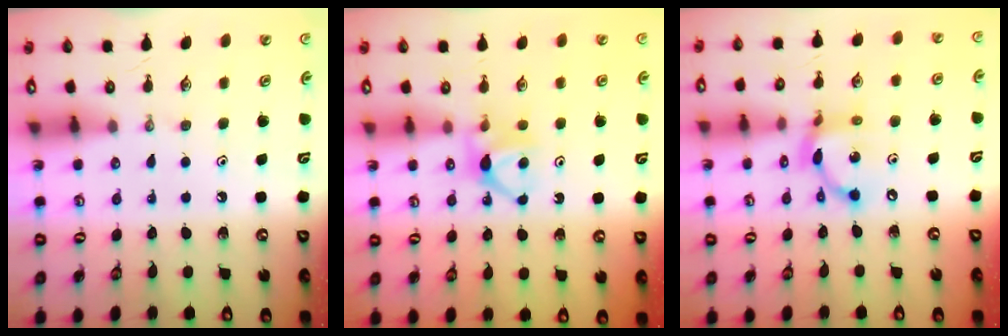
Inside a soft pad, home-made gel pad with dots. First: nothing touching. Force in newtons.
{"total": 5.6, "press": 5.5, "slide": 0.7}
{"total": 10.5, "press": 10.5, "slide": 0.6}